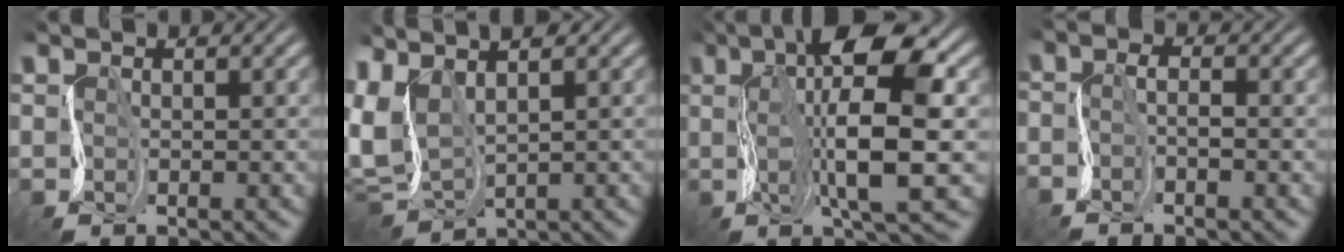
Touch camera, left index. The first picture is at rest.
{"total": 6.0, "force": [0.9, 3.4, 4.8], "torque": [-0.138, 0.004, 0.022]}
{"total": 12.1, "force": [0.8, 2.9, 11.7], "torque": [-0.189, 0.006, 0.015]}
{"total": 1.8, "force": [-1.6, -0.2, 0.9], "torque": [-0.022, -0.001, -0.034]}